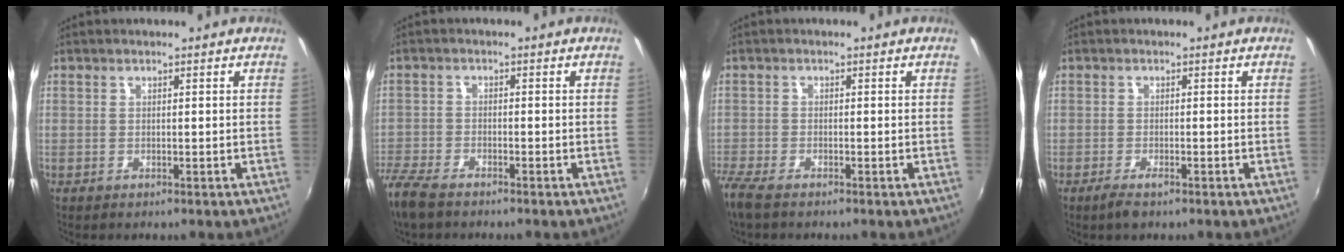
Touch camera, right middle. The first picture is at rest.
{"total": 7.8, "force": [-6.4, 2.5, 3.8], "torque": [-0.107, -0.028, -0.127]}
{"total": 4.5, "force": [-3.7, 0.9, 2.4], "torque": [-0.069, -0.018, -0.076]}
{"total": 2.7, "force": [-1.8, 0.6, 1.8], "torque": [-0.044, -0.006, -0.036]}